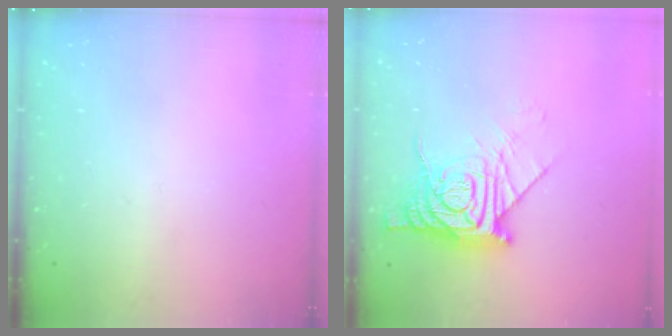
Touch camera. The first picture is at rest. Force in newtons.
{"total": 14.3, "press": 14.2, "slide": 1.6}